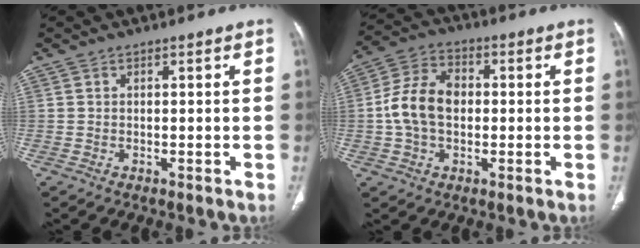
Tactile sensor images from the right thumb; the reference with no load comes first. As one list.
[{"total": 10.6, "force": [-0.2, 7.4, 7.6], "torque": [-0.141, 0.026, -0.010]}]